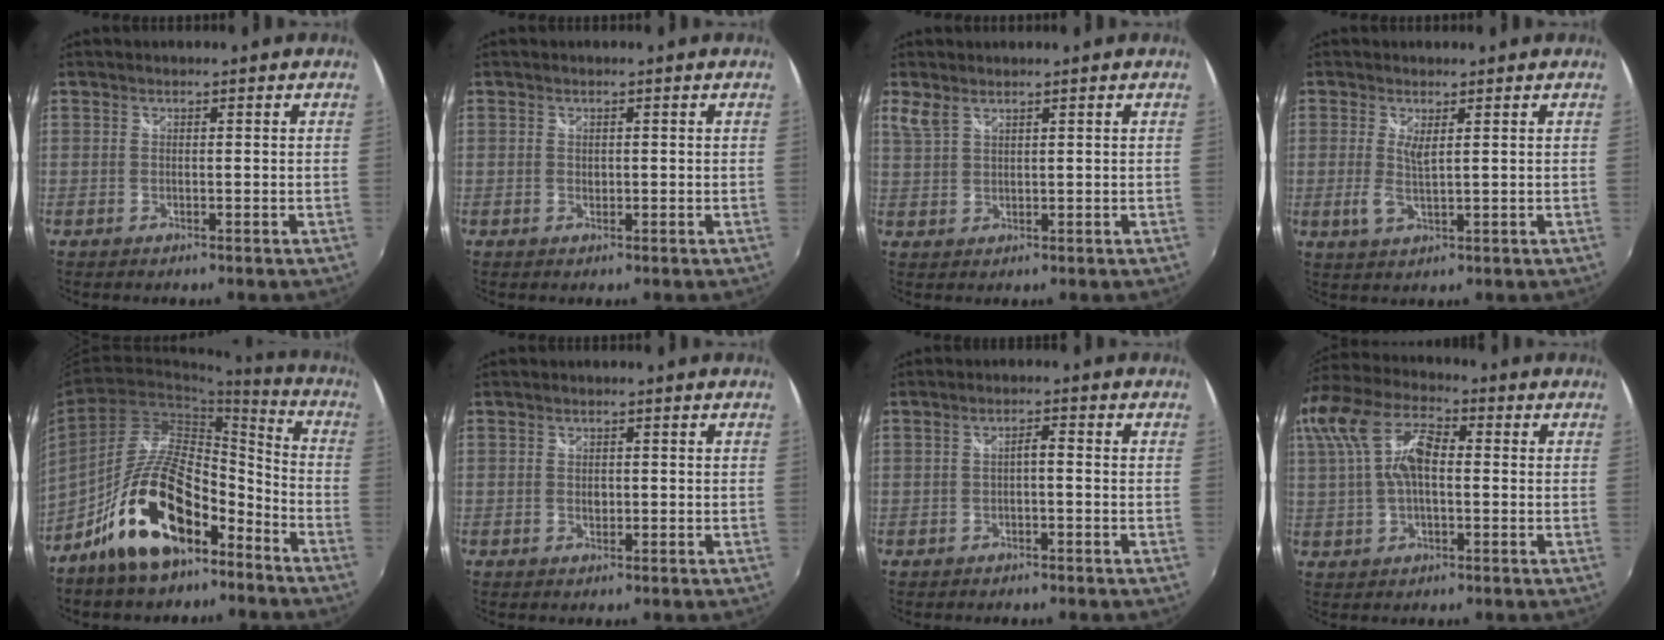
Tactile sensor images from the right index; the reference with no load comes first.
{"total": 0.7, "force": [0.1, 0.6, 0.3], "torque": [-0.003, 0.000, 0.002]}
{"total": 2.7, "force": [1.9, 0.9, 1.6], "torque": [-0.035, 0.000, 0.042]}
{"total": 3.1, "force": [0.5, 0.7, 3.0], "torque": [-0.062, -0.007, 0.008]}
{"total": 17.8, "force": [-11.3, 7.7, 11.5], "torque": [-0.205, 0.023, -0.190]}
{"total": 1.4, "force": [-0.1, 1.1, 0.9], "torque": [-0.013, 0.001, -0.002]}
{"total": 1.7, "force": [-0.8, 0.5, 1.4], "torque": [-0.026, 0.004, -0.013]}
{"total": 14.0, "force": [2.3, 7.4, 11.7], "torque": [-0.234, 0.019, 0.040]}